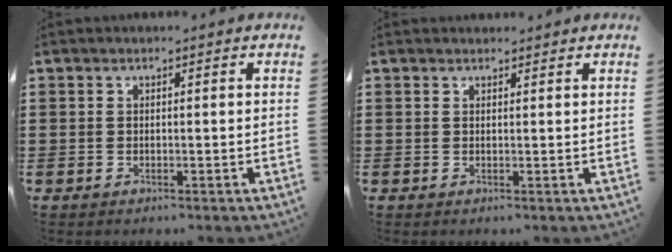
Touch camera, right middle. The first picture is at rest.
{"total": 0.8, "force": [0.8, 0.1, -0.1], "torque": [0.007, -0.004, 0.014]}